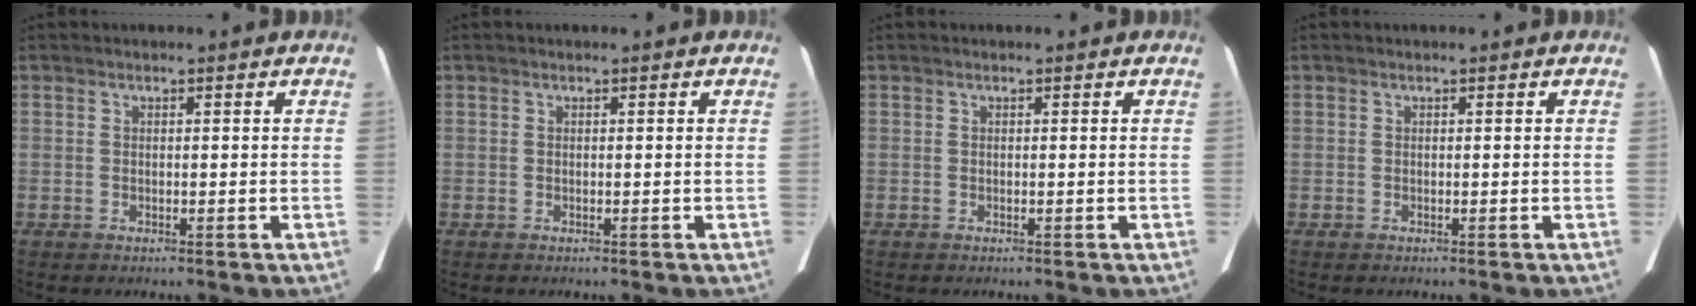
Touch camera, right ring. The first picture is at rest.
{"total": 0.0}
{"total": 0.0}
{"total": 0.0}